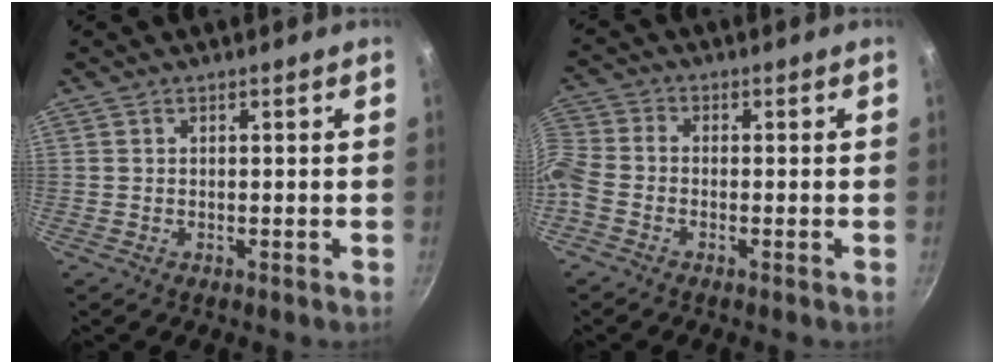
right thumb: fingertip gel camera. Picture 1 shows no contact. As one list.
[{"total": 7.1, "force": [-3.2, 4.8, 4.1], "torque": [-0.103, 0.026, -0.087]}]